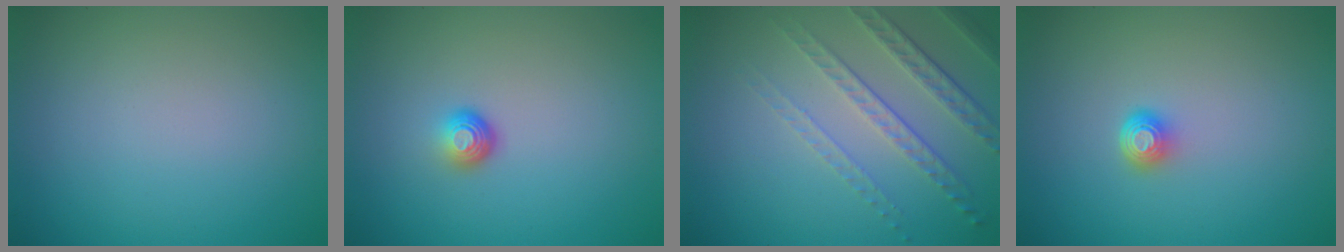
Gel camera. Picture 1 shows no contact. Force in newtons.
{"total": 1.8, "press": 1.1, "slide": 1.4}
{"total": 4.6, "press": 3.1, "slide": 3.4}
{"total": 1.6, "press": 1.2, "slide": 1.0}